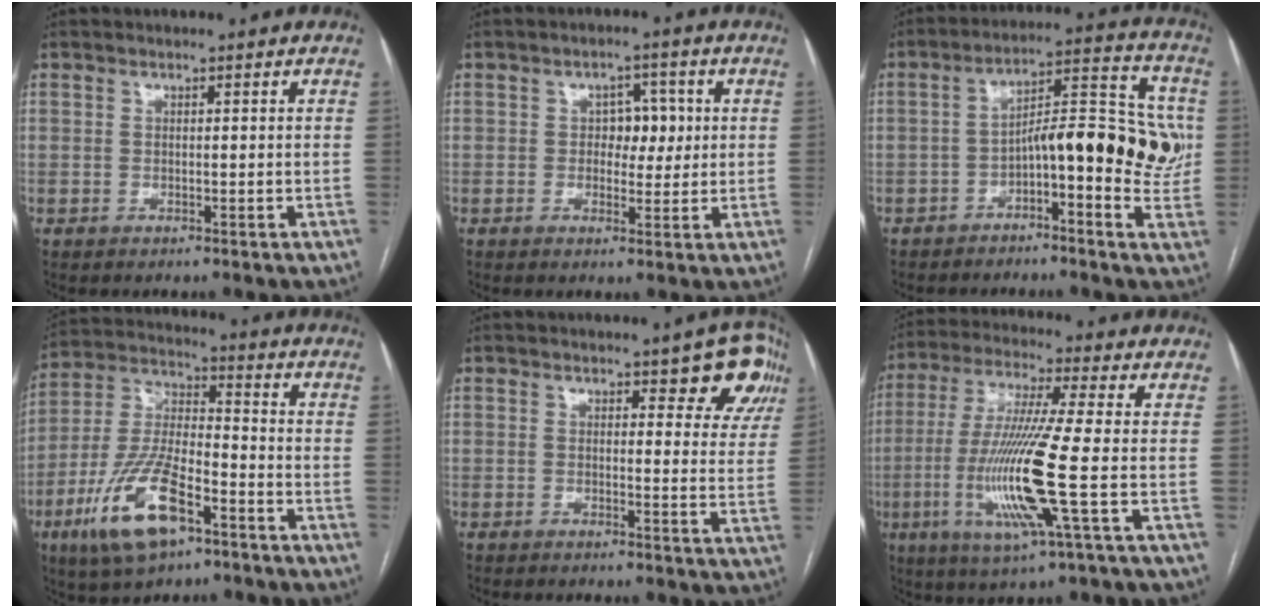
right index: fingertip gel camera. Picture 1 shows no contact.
{"total": 4.5, "force": [0.5, 2.9, 3.4], "torque": [-0.042, 0.011, 0.009]}
{"total": 13.2, "force": [-1.7, 3.9, 12.5], "torque": [-0.180, 0.043, -0.023]}
{"total": 15.1, "force": [-7.7, 5.0, 12.0], "torque": [-0.258, -0.004, -0.137]}
{"total": 8.0, "force": [4.7, 2.8, 5.9], "torque": [-0.054, -0.003, 0.040]}
{"total": 14.5, "force": [-3.3, -0.7, 14.1], "torque": [-0.295, -0.020, -0.070]}